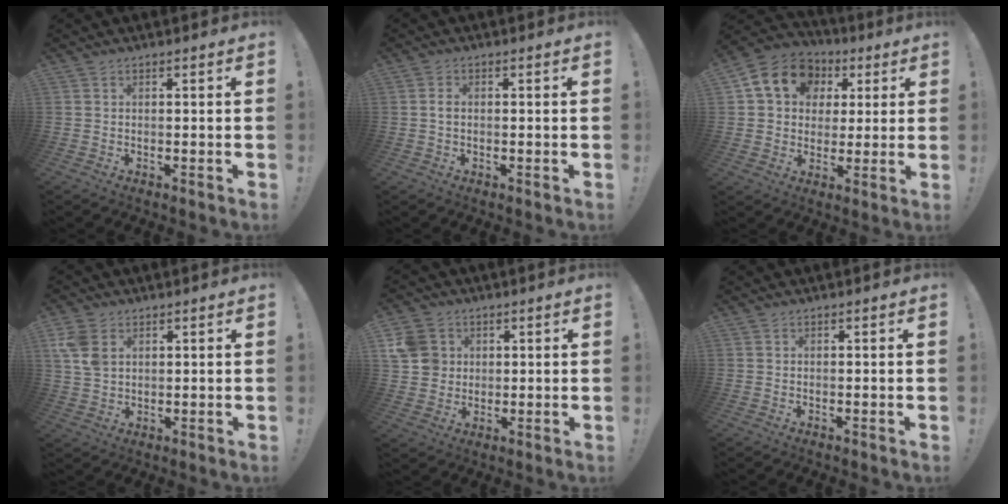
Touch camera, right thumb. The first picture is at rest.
{"total": 1.3, "force": [-0.3, 0.7, 1.1], "torque": [-0.022, 0.006, -0.005]}
{"total": 14.3, "force": [5.2, 11.4, 6.9], "torque": [-0.102, -0.014, 0.101]}
{"total": 7.3, "force": [2.9, 5.0, 4.5], "torque": [-0.092, -0.005, 0.058]}
{"total": 8.7, "force": [2.1, 8.0, 2.6], "torque": [-0.052, -0.005, 0.046]}
{"total": 0.0}